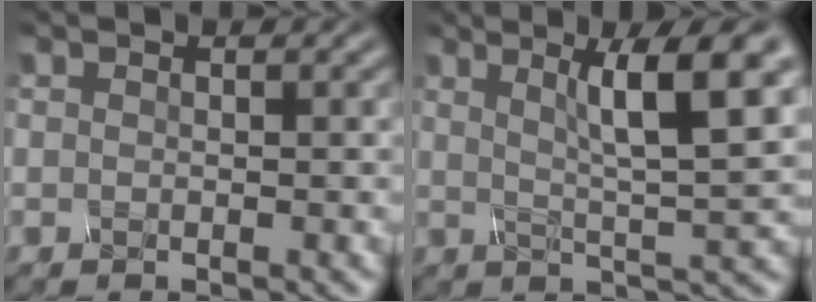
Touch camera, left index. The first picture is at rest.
{"total": 7.5, "force": [2.4, 1.2, 7.0], "torque": [-0.100, 0.005, 0.047]}